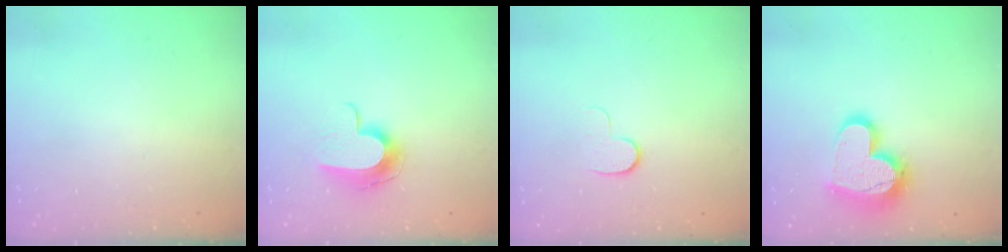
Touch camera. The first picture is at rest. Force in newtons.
{"total": 9.9, "press": 9.9, "slide": 0.3}
{"total": 5.5, "press": 5.4, "slide": 0.8}
{"total": 17.9, "press": 17.9, "slide": 1.5}